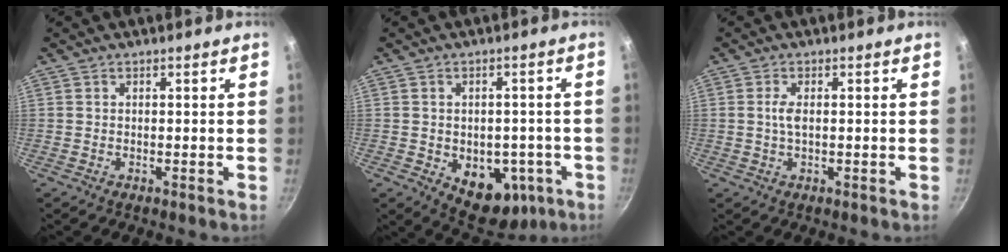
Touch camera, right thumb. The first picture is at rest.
{"total": 12.2, "force": [-3.7, 8.4, 8.0], "torque": [-0.061, 0.004, -0.031]}
{"total": 2.4, "force": [0.2, 1.0, 2.2], "torque": [-0.050, 0.002, 0.002]}